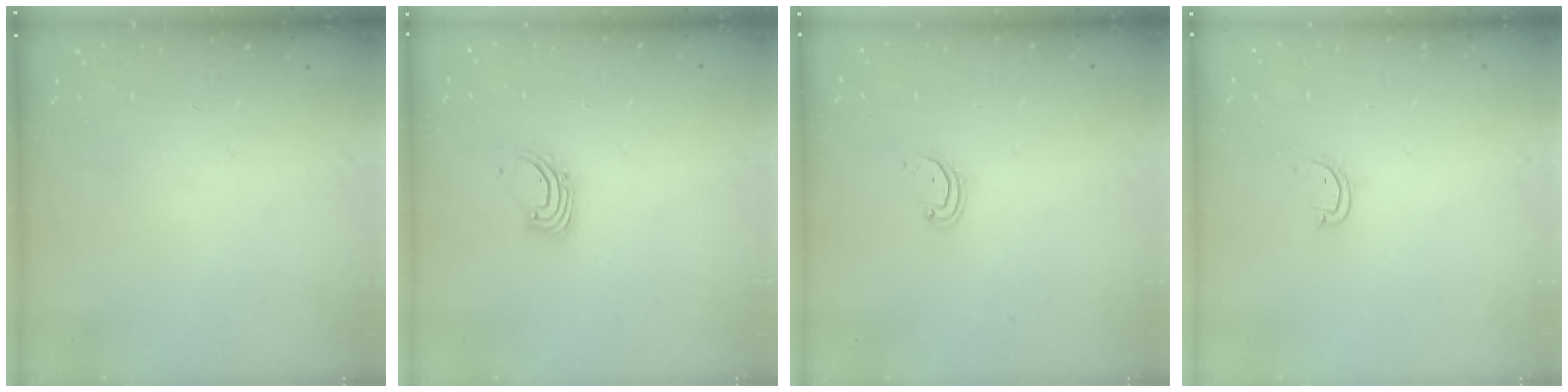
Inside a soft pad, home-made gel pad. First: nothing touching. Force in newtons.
{"total": 2.6, "press": 2.6, "slide": 0.2}
{"total": 2.6, "press": 2.6, "slide": 0.2}
{"total": 3.2, "press": 3.2, "slide": 0.2}